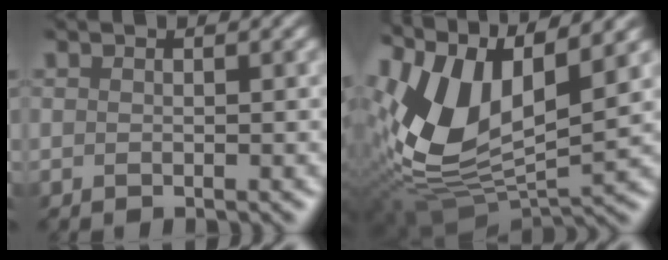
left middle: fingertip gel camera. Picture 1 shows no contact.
{"total": 10.8, "force": [3.5, 5.5, 8.6], "torque": [-0.206, -0.002, 0.061]}